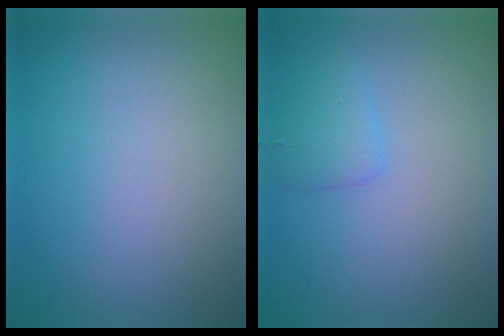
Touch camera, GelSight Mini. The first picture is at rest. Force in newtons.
{"total": 1.7, "press": 1.7, "slide": 0.1}